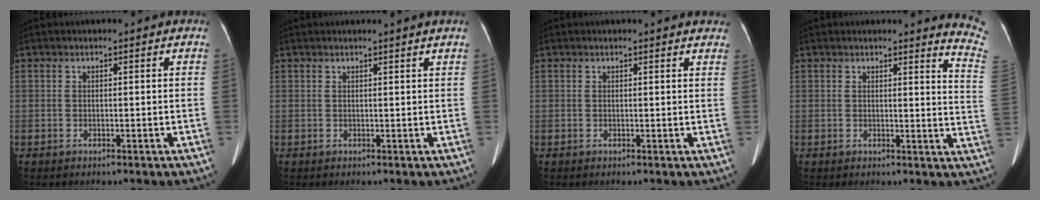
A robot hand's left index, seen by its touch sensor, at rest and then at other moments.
{"total": 1.4, "force": [1.2, -0.4, 0.6], "torque": [-0.015, -0.004, 0.021]}
{"total": 5.1, "force": [4.9, 0.9, 1.1], "torque": [-0.001, -0.008, 0.027]}
{"total": 7.3, "force": [7.1, -0.7, 1.0], "torque": [-0.007, -0.092, 0.047]}